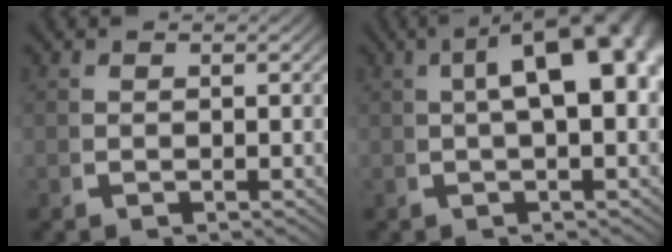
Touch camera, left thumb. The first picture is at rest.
{"total": 11.4, "force": [2.7, 6.0, 9.3], "torque": [-0.102, 0.034, 0.015]}